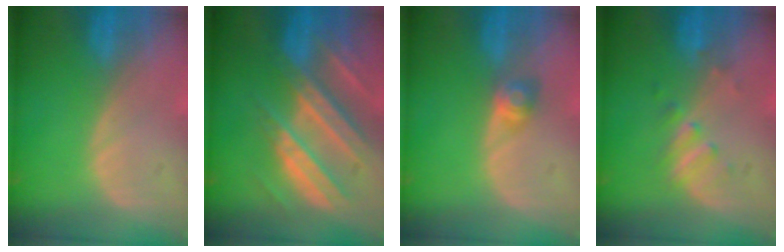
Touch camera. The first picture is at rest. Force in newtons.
{"total": 10.6, "press": 9.4, "slide": 5.0}
{"total": 2.7, "press": 2.5, "slide": 1.1}
{"total": 2.7, "press": 2.7, "slide": 0.5}